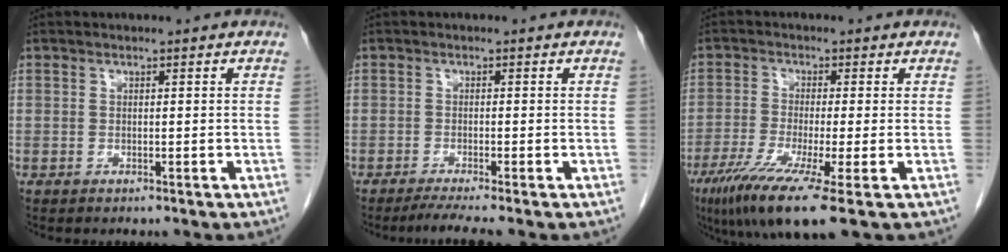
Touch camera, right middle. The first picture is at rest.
{"total": 3.4, "force": [-2.6, -0.8, 1.9], "torque": [-0.037, -0.012, -0.050]}
{"total": 10.8, "force": [-5.9, -0.1, 9.0], "torque": [-0.163, -0.035, -0.102]}